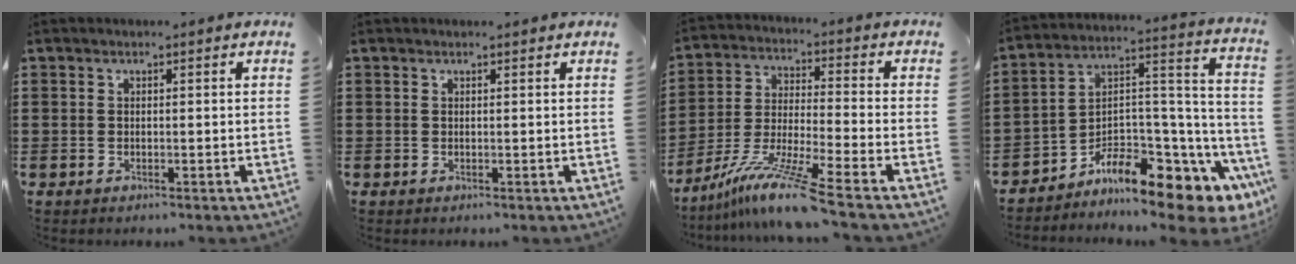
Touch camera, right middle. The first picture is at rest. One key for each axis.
{"total": 0.0}
{"total": 11.0, "fx": -8.8, "fy": -0.3, "fz": 6.6, "tx": -0.135, "ty": 0.000, "tz": -0.176}
{"total": 8.5, "fx": -6.8, "fy": 2.9, "fz": 4.2, "tx": -0.075, "ty": -0.009, "tz": -0.130}